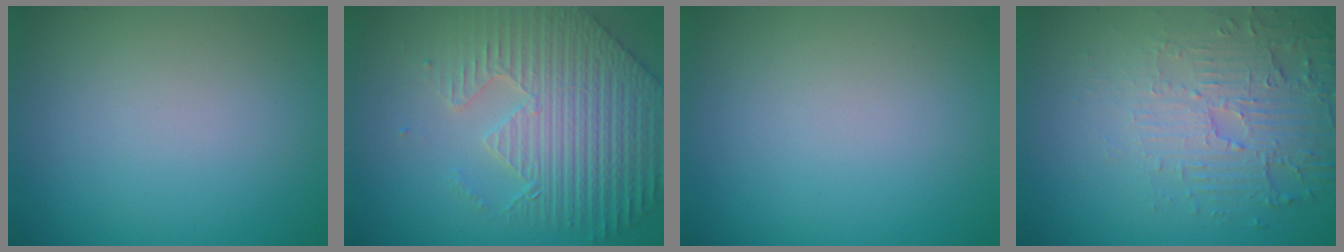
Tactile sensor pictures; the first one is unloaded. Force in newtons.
{"total": 6.5, "press": 5.6, "slide": 3.2}
{"total": 0.0}
{"total": 5.5, "press": 3.5, "slide": 4.2}